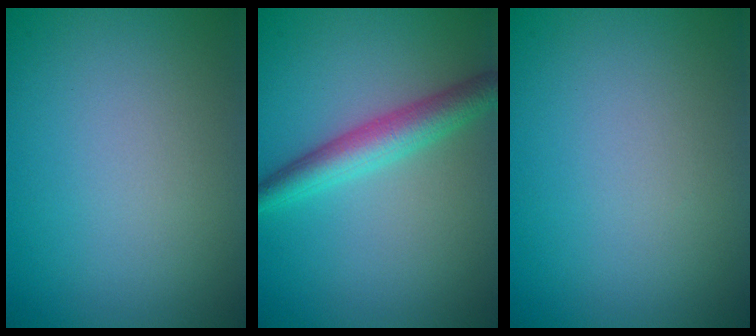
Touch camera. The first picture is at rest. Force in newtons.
{"total": 3.9, "press": 3.9, "slide": 0.1}
{"total": 0.0}